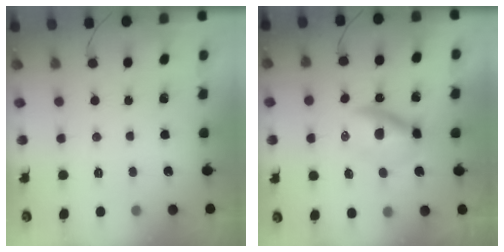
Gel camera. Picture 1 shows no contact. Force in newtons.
{"total": 6.8, "press": 6.7, "slide": 1.2}